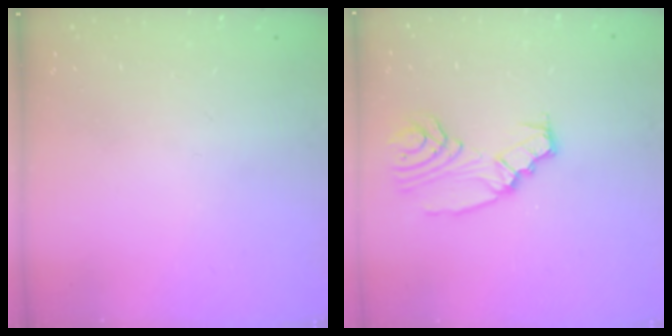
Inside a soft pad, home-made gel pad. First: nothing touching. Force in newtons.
{"total": 9.4, "press": 9.4, "slide": 0.8}